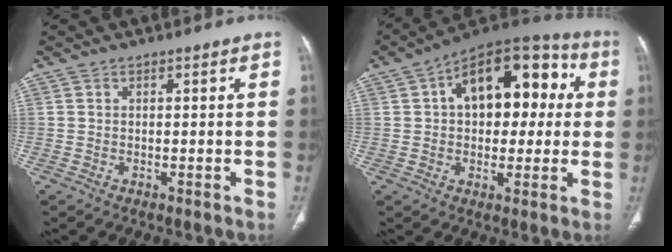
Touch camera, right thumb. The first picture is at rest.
{"total": 20.0, "force": [4.0, 11.8, 15.7], "torque": [-0.176, 0.038, 0.050]}